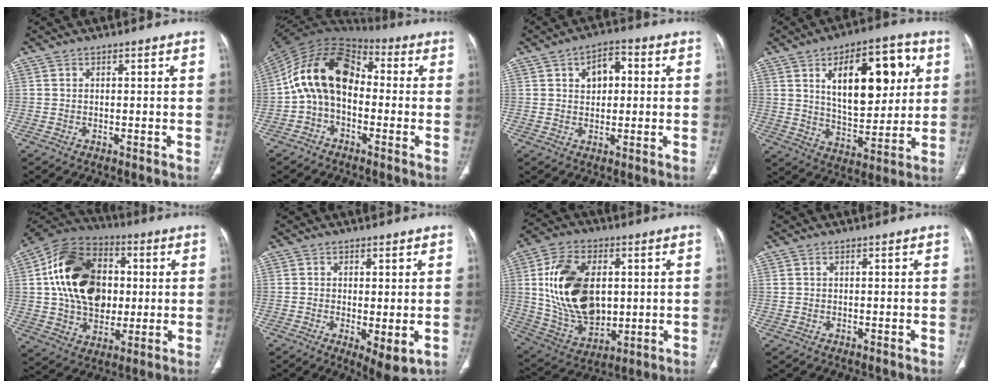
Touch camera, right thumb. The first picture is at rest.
{"total": 14.9, "force": [-0.9, 10.0, 11.1], "torque": [-0.184, 0.051, -0.028]}
{"total": 6.1, "force": [1.6, 4.0, 4.4], "torque": [-0.050, 0.010, 0.019]}
{"total": 20.0, "force": [6.2, 10.0, 16.2], "torque": [-0.194, -0.011, 0.102]}
{"total": 22.3, "force": [2.9, 16.0, 15.2], "torque": [-0.246, 0.010, 0.052]}
{"total": 5.7, "force": [-1.1, 2.0, 5.2], "torque": [-0.085, -0.022, -0.011]}
{"total": 20.3, "force": [2.9, 12.9, 15.4], "torque": [-0.261, -0.012, 0.068]}
{"total": 0.6, "force": [0.4, 0.3, 0.4], "torque": [-0.010, 0.008, 0.010]}